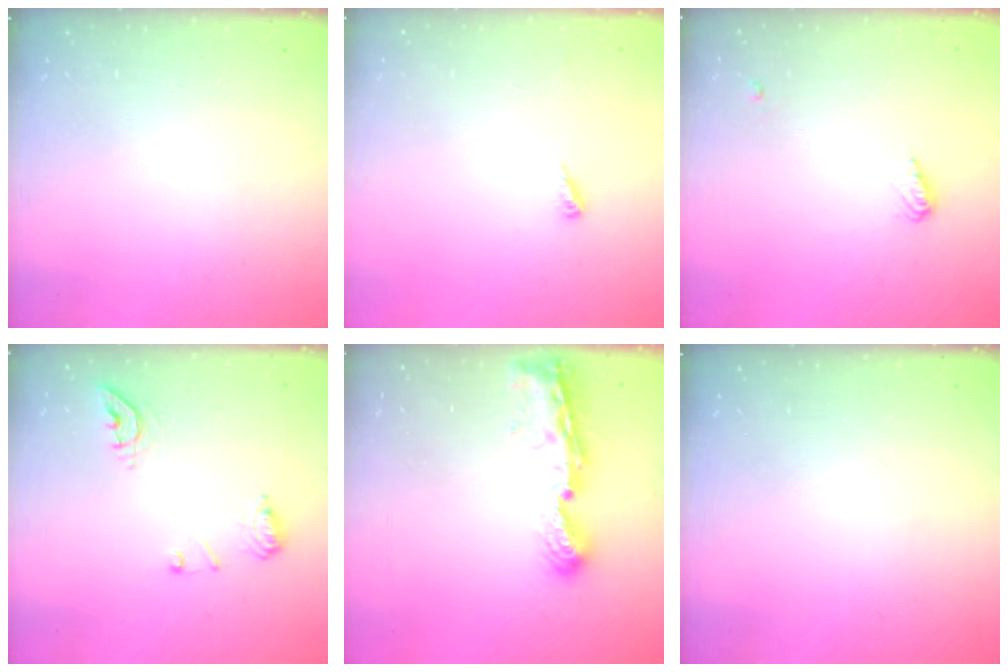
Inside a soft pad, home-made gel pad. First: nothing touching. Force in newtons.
{"total": 2.8, "press": 2.8, "slide": 0.2}
{"total": 5.2, "press": 5.1, "slide": 1.0}
{"total": 9.0, "press": 8.9, "slide": 0.9}
{"total": 8.4, "press": 8.4, "slide": 1.1}
{"total": 0.0}